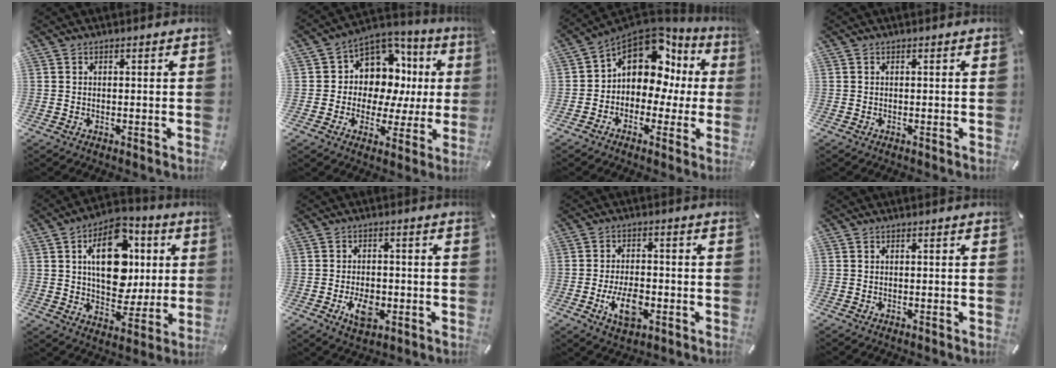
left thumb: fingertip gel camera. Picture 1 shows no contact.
{"total": 10.6, "force": [3.1, 9.4, 3.8], "torque": [-0.058, -0.041, 0.064]}
{"total": 12.5, "force": [4.6, 8.8, 7.7], "torque": [-0.137, -0.034, 0.078]}
{"total": 0.0}
{"total": 18.7, "force": [4.5, 12.8, 12.9], "torque": [-0.181, -0.008, 0.081]}
{"total": 7.2, "force": [-2.2, 4.5, 5.3], "torque": [-0.094, 0.001, -0.042]}
{"total": 8.1, "force": [-2.7, 4.4, 6.2], "torque": [-0.123, 0.011, -0.046]}
{"total": 0.0}